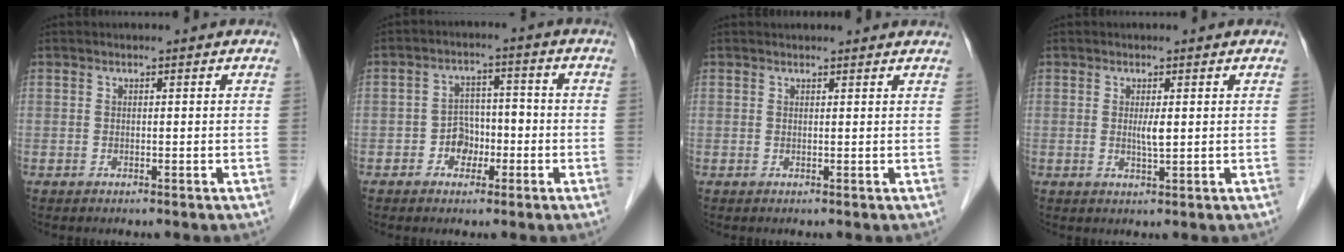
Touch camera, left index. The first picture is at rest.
{"total": 4.6, "force": [-1.8, 3.5, 2.3], "torque": [-0.038, 0.020, -0.032]}
{"total": 4.5, "force": [4.3, 0.8, 1.1], "torque": [-0.012, 0.026, 0.045]}
{"total": 1.9, "force": [0.3, 0.2, 1.9], "torque": [-0.038, -0.003, 0.005]}